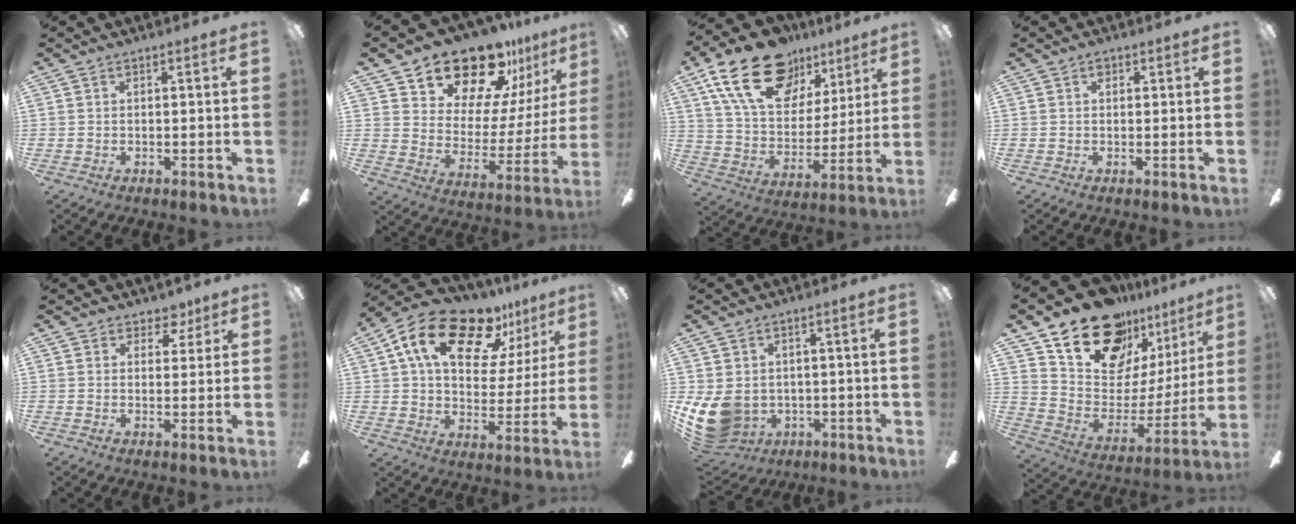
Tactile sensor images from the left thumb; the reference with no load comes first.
{"total": 20.5, "force": [17.5, 8.3, 6.8], "torque": [-0.123, -0.132, 0.314]}
{"total": 22.4, "force": [14.0, 12.8, 12.0], "torque": [-0.213, -0.066, 0.255]}
{"total": 1.2, "force": [0.7, 0.9, 0.4], "torque": [0.006, -0.003, 0.008]}
{"total": 4.7, "force": [3.4, 3.1, 0.7], "torque": [0.002, -0.018, 0.057]}
{"total": 19.4, "force": [12.1, 9.7, 11.6], "torque": [-0.194, -0.067, 0.207]}
{"total": 11.0, "force": [-1.3, 9.4, 5.5], "torque": [-0.142, -0.005, -0.021]}
{"total": 20.4, "force": [15.5, 10.7, 7.9], "torque": [-0.139, -0.113, 0.285]}